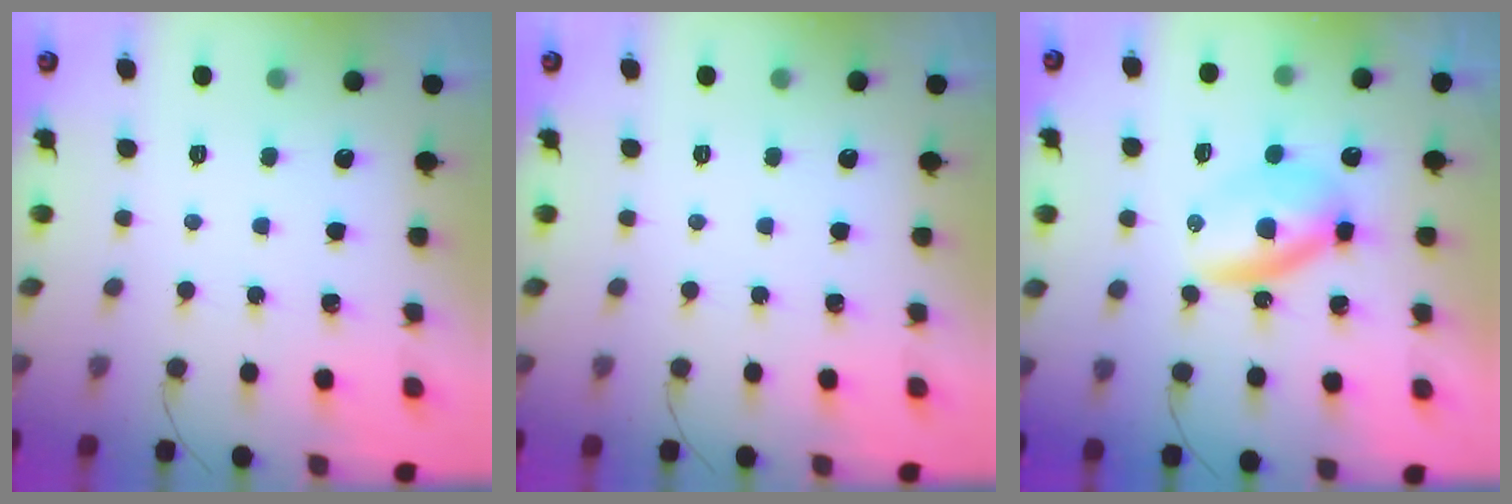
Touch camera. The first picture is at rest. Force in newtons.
{"total": 0.0}
{"total": 6.9, "press": 6.9, "slide": 0.5}